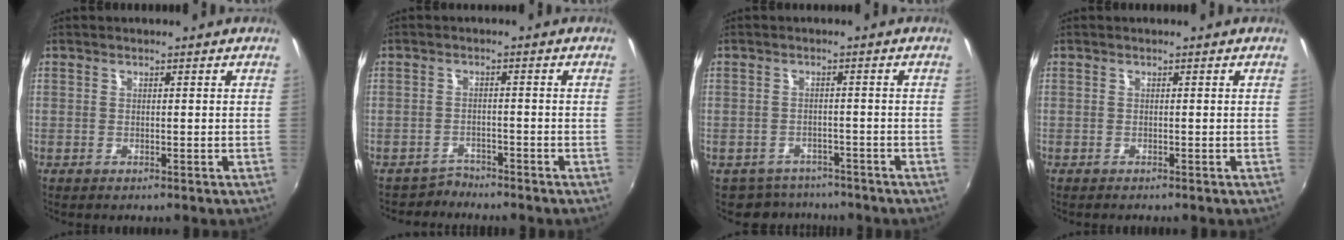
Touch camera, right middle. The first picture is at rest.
{"total": 2.5, "force": [-2.3, 0.6, -0.7], "torque": [0.011, 0.005, -0.042]}
{"total": 5.5, "force": [-4.6, 2.9, 0.1], "torque": [-0.012, 0.009, -0.071]}
{"total": 0.0}